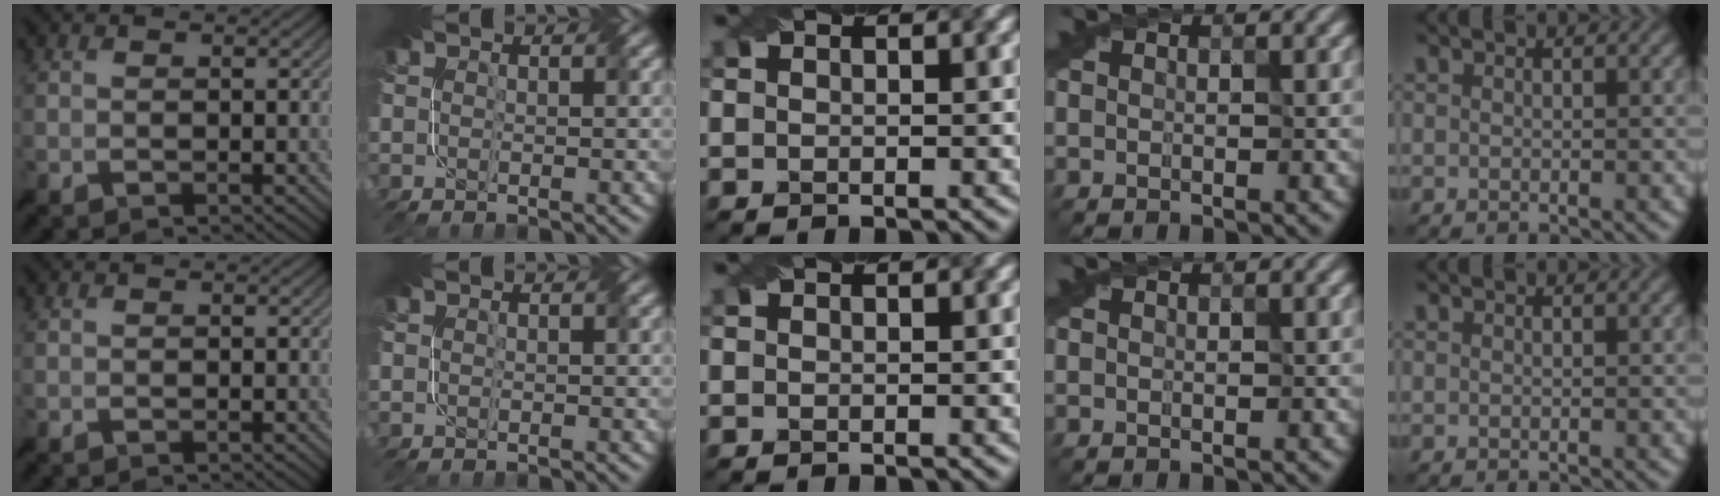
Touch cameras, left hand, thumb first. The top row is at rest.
{}